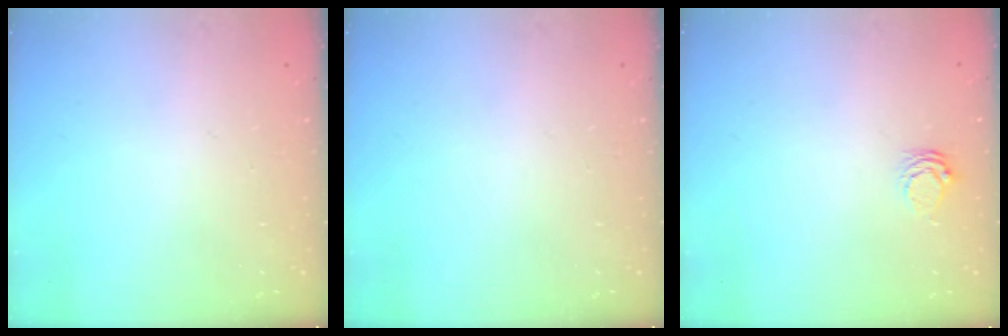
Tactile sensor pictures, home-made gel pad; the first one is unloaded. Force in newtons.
{"total": 0.0}
{"total": 3.8, "press": 3.8, "slide": 0.3}